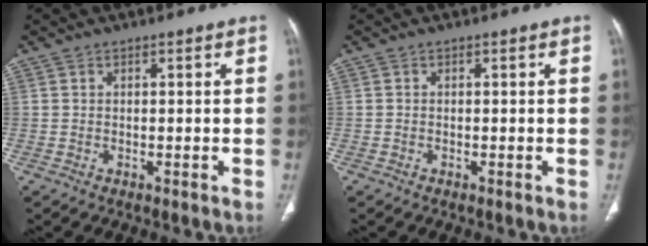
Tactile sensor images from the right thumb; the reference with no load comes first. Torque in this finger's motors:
{"motor_torque": [0.91, 0.72, -0.17, -0.17, 0.00]}